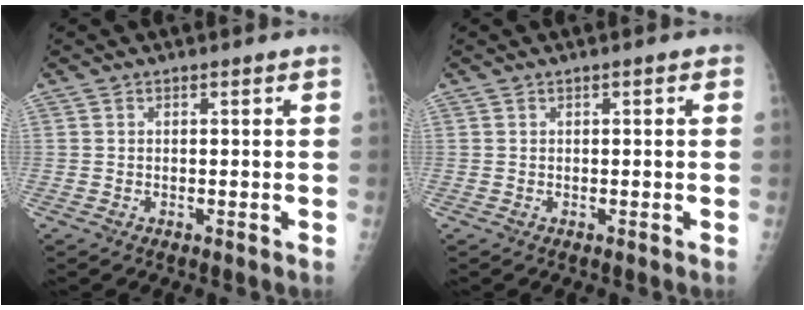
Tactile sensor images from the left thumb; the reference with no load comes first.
{"total": 0.6, "force": [0.3, 0.3, 0.5], "torque": [-0.006, 0.002, 0.000]}